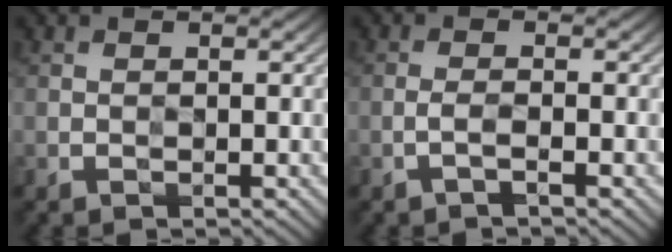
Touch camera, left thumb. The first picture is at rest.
{"total": 1.4, "force": [-0.8, -0.3, 1.0], "torque": [-0.024, 0.012, -0.019]}